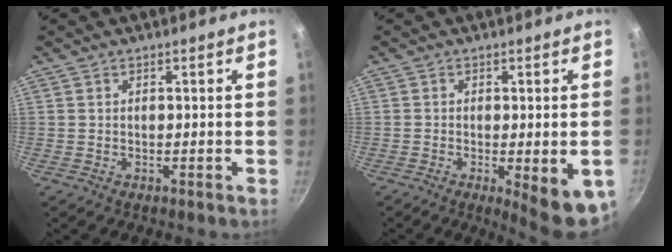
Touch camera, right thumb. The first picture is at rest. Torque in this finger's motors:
{"motor_torque": [-0.06, 0.57, -0.07, 0.04, 0.04]}